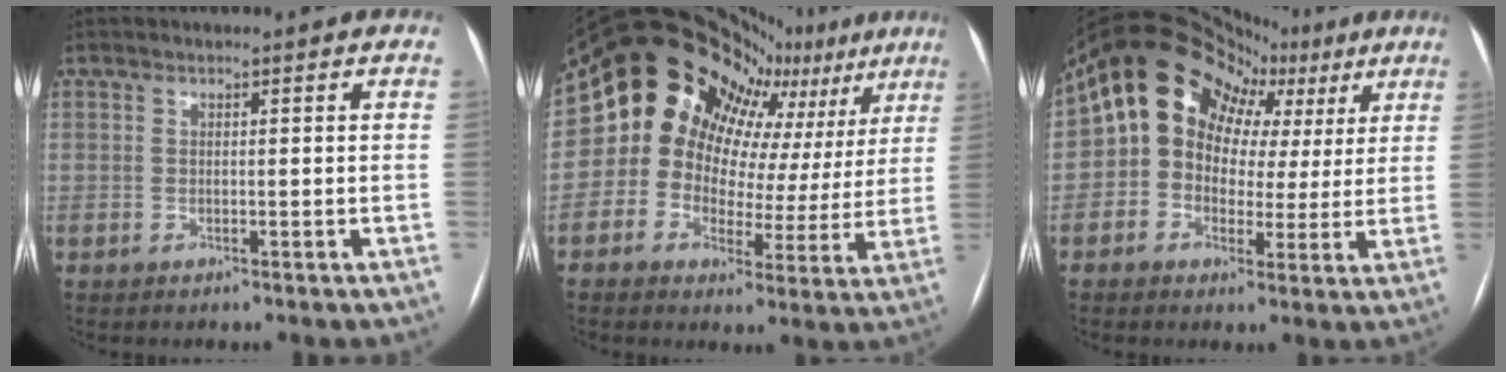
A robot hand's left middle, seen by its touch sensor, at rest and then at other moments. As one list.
[{"total": 15.0, "force": [10.1, 7.6, 8.1], "torque": [-0.122, 0.023, 0.107]}, {"total": 15.8, "force": [6.5, 12.5, 7.3], "torque": [-0.106, 0.070, 0.086]}]